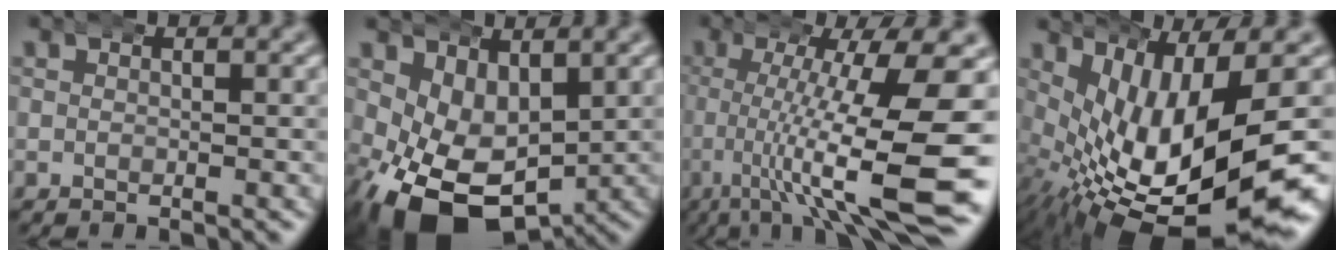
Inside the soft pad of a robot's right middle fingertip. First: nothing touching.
{"total": 10.6, "force": [-3.2, 7.1, 7.2], "torque": [-0.147, -0.044, -0.037]}
{"total": 11.6, "force": [-2.6, 2.5, 11.0], "torque": [-0.157, -0.007, -0.031]}
{"total": 14.6, "force": [-2.7, 6.8, 12.6], "torque": [-0.215, -0.047, -0.005]}